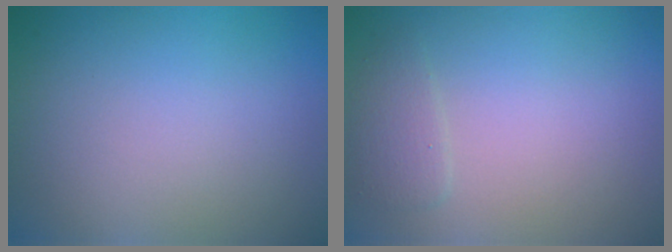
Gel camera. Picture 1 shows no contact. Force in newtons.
{"total": 1.4, "press": 1.4, "slide": 0.1}